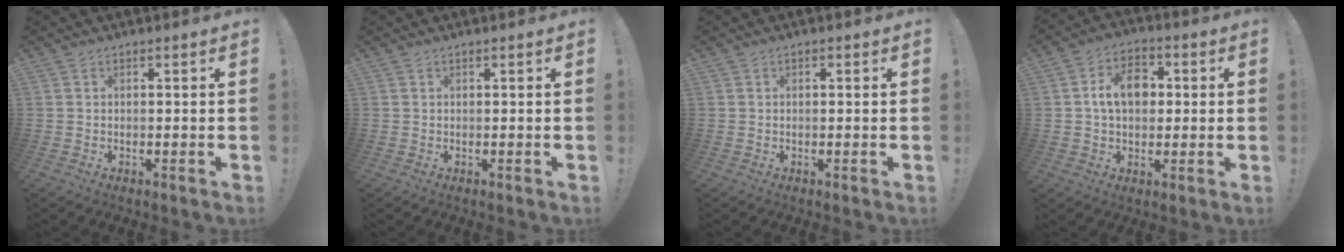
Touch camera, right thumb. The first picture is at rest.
{"total": 0.0}
{"total": 0.5, "force": [-0.4, 0.1, 0.3], "torque": [-0.005, 0.002, -0.008]}
{"total": 11.7, "force": [2.4, 8.8, 7.4], "torque": [-0.103, 0.003, 0.046]}